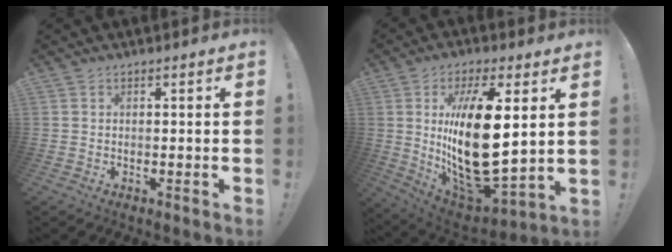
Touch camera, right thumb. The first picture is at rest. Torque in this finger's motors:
{"motor_torque": [2.49, 2.52, 2.78, -0.01, 0.92]}